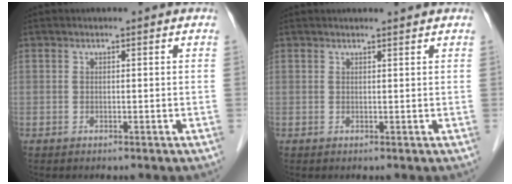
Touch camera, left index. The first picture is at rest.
{"total": 2.0, "force": [1.9, -0.2, 0.4], "torque": [-0.008, 0.006, 0.027]}